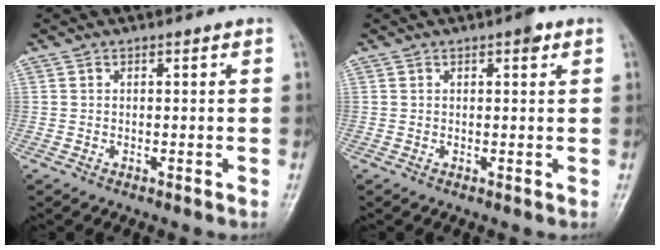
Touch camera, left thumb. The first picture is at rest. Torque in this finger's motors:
{"motor_torque": [0.51, 0.26, 0.68, -0.11, 0.00]}